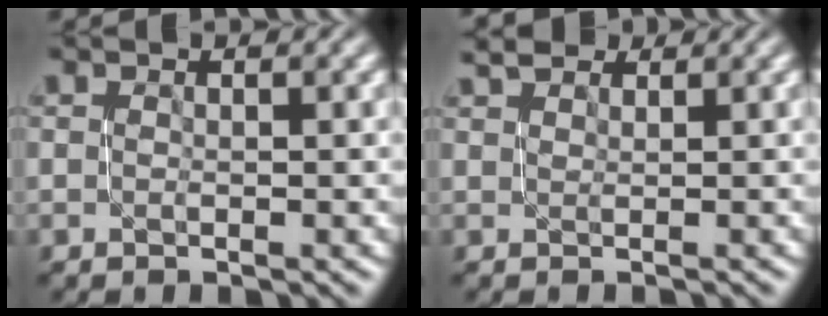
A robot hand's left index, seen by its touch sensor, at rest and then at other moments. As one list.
[{"total": 2.5, "force": [2.4, 0.4, 0.6], "torque": [-0.012, 0.007, 0.034]}]